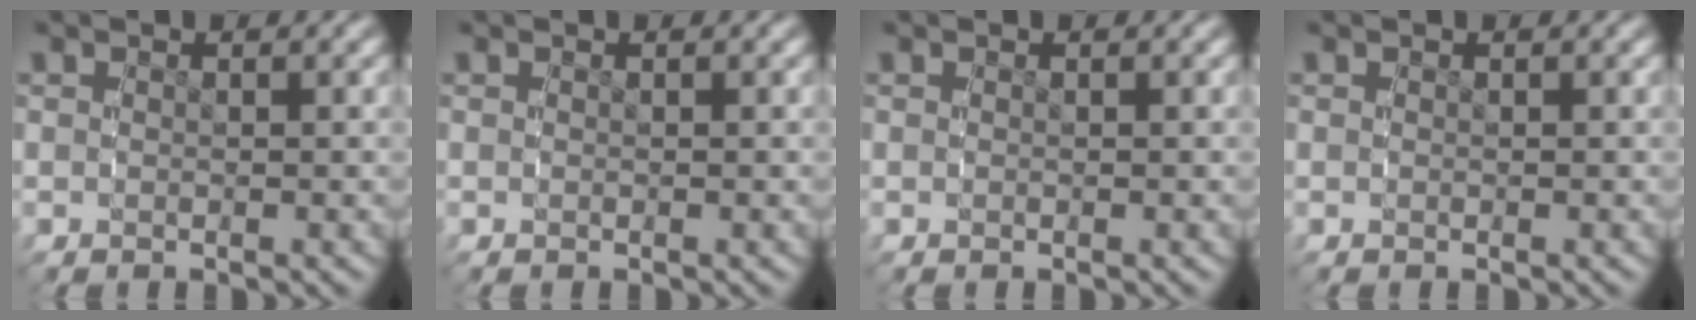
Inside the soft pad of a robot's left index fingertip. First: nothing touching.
{"total": 0.0}
{"total": 0.0}
{"total": 0.0}